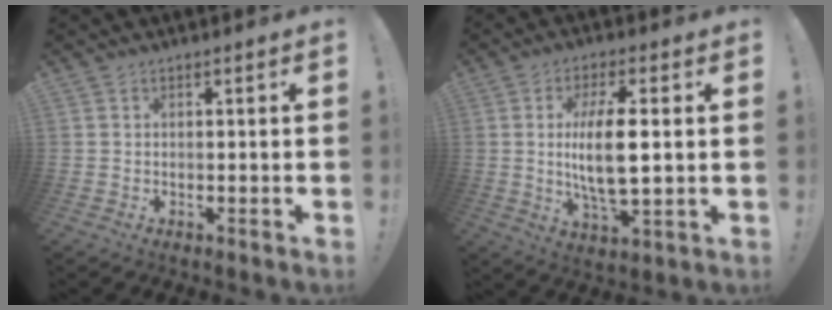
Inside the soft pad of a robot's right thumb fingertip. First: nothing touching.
{"total": 12.6, "force": [0.9, 4.2, 11.8], "torque": [-0.234, -0.014, 0.003]}